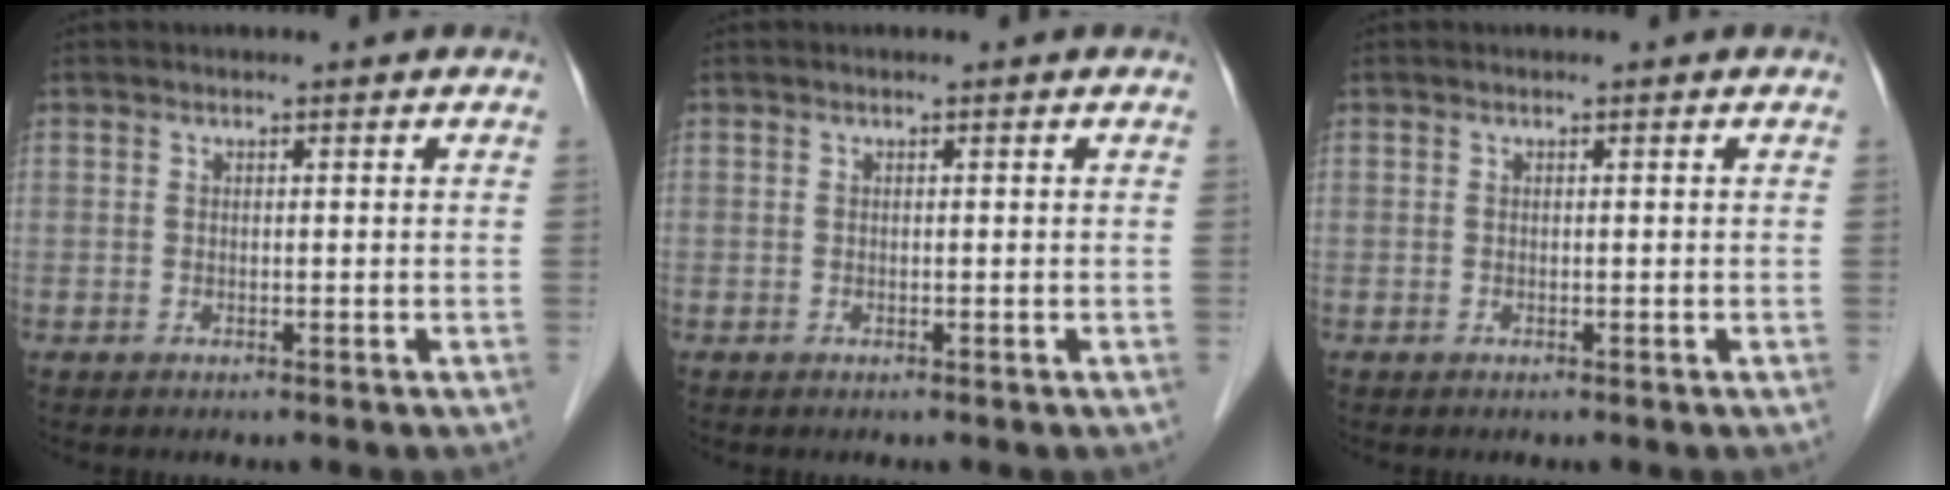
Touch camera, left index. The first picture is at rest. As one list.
[{"total": 0.0}, {"total": 0.0}]